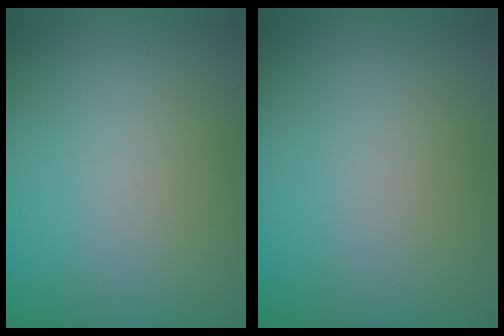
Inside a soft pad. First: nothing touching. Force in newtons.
{"total": 0.0}